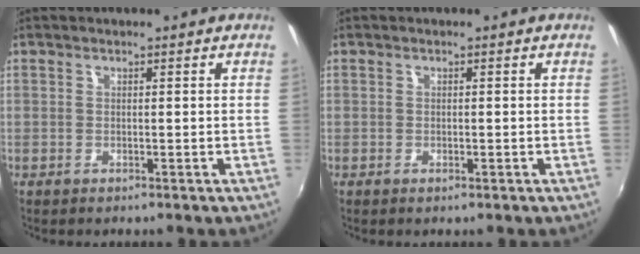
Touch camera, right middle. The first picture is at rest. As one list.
[{"total": 0.9, "force": [-0.5, 0.4, 0.7], "torque": [-0.010, -0.001, -0.007]}]